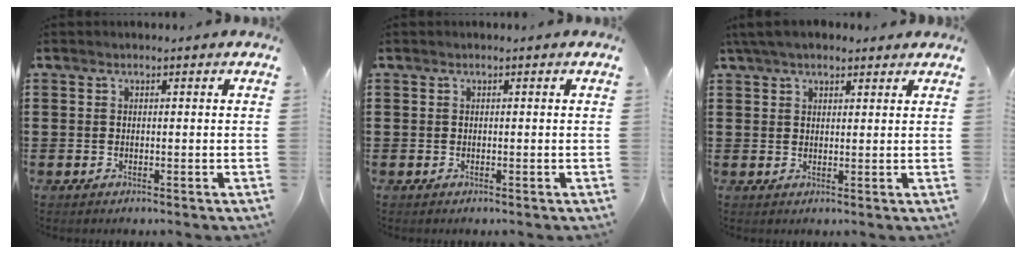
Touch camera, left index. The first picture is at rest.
{"total": 0.0}
{"total": 4.1, "force": [3.3, 1.4, 2.0], "torque": [-0.048, 0.003, 0.062]}